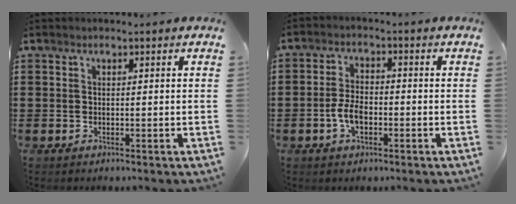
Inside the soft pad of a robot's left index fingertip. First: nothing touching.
{"total": 4.5, "force": [-1.3, 2.3, 3.6], "torque": [-0.085, -0.001, -0.028]}